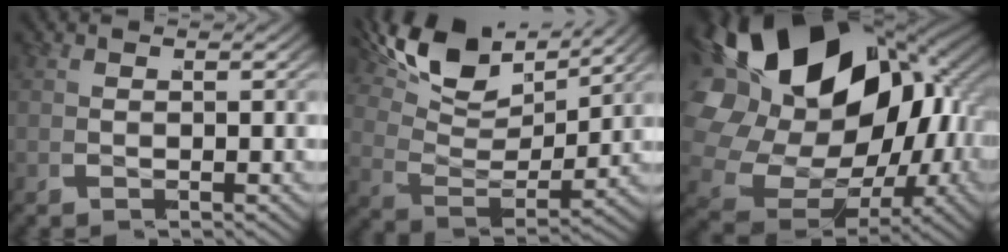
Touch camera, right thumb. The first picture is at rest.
{"total": 8.8, "force": [4.1, 4.9, 6.1], "torque": [-0.134, 0.000, 0.063]}
{"total": 26.7, "force": [1.0, 19.9, 17.8], "torque": [-0.376, -0.041, 0.016]}